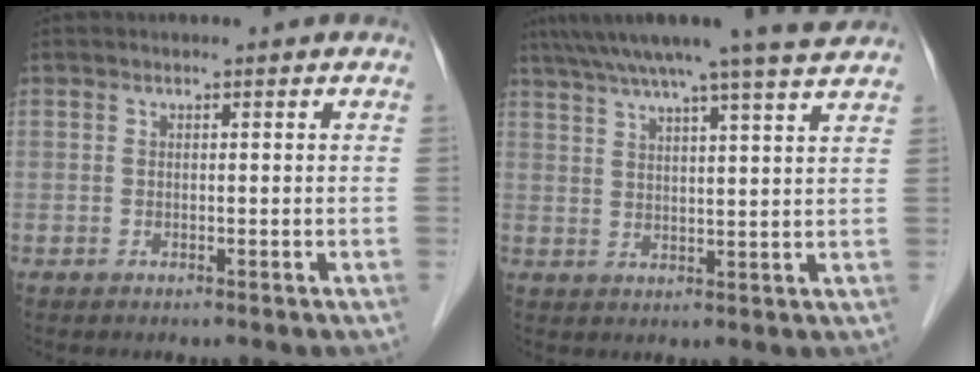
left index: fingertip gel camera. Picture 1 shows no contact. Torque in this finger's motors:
{"motor_torque": [0.91, -1.23, 0.53, 0.21]}